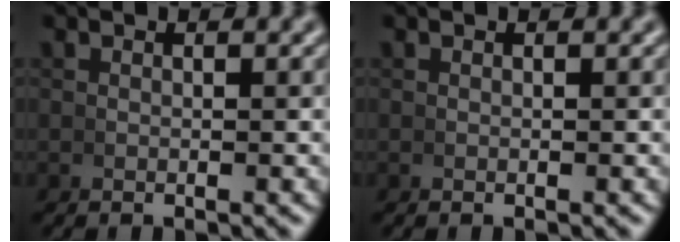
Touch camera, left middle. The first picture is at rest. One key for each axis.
{"total": 0.0}